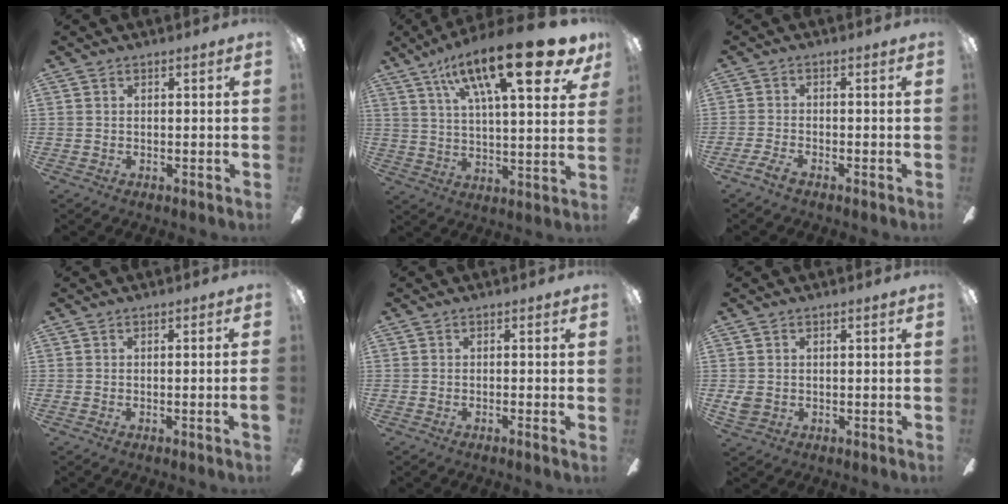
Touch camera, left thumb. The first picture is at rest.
{"total": 23.7, "force": [13.5, 6.8, 18.2], "torque": [-0.281, -0.065, 0.209]}
{"total": 3.1, "force": [-2.0, 0.5, 2.3], "torque": [-0.041, 0.006, -0.036]}
{"total": 1.8, "force": [-0.4, -0.4, 1.7], "torque": [-0.027, -0.004, -0.008]}
{"total": 1.6, "force": [-0.5, -0.2, 1.5], "torque": [-0.024, -0.002, -0.010]}
{"total": 3.0, "force": [0.0, 2.1, 2.1], "torque": [-0.038, 0.000, -0.002]}